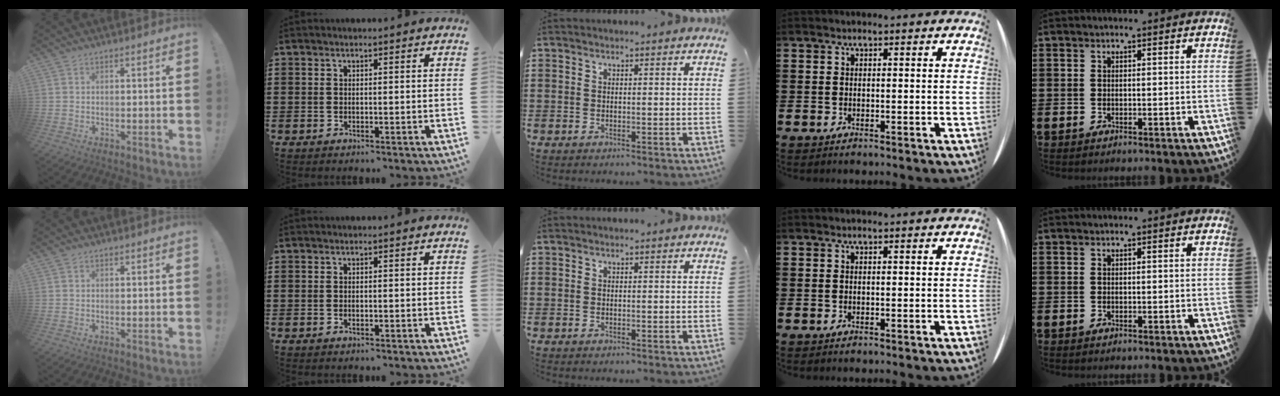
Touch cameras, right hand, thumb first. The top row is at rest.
{}